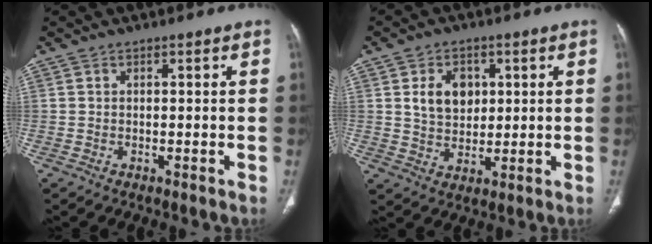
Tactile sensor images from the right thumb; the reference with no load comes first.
{"total": 7.4, "force": [2.0, 5.4, 4.6], "torque": [-0.050, -0.013, 0.040]}